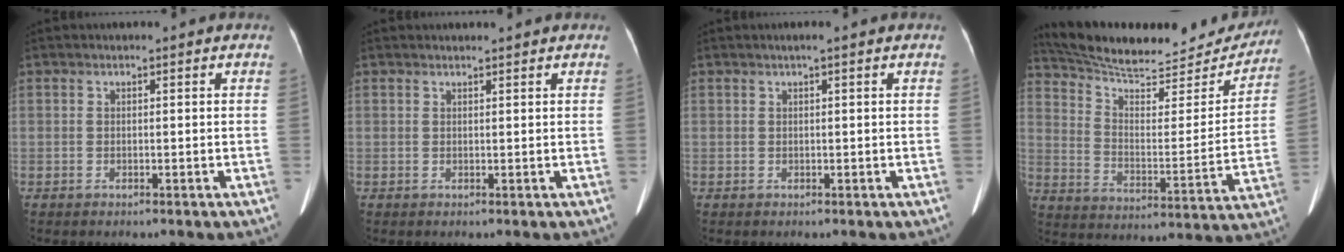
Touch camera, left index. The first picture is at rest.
{"total": 1.8, "force": [1.7, 0.1, 0.3], "torque": [-0.009, 0.012, 0.026]}
{"total": 0.9, "force": [0.6, -0.2, 0.7], "torque": [-0.017, 0.006, 0.013]}
{"total": 23.4, "force": [21.6, 5.8, 7.1], "torque": [-0.114, -0.024, 0.302]}